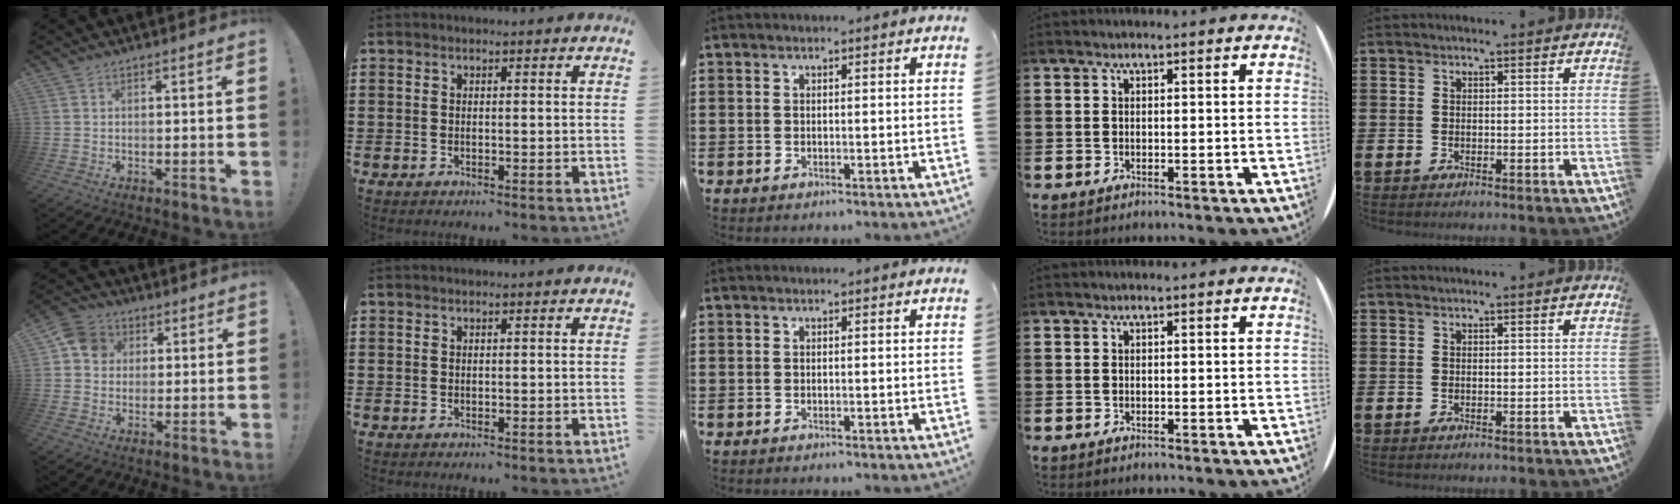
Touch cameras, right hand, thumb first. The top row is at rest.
{"thumb": {"total": 8.2, "force": [1.9, 7.3, 3.3], "torque": [-0.040, 0.003, 0.040]}}